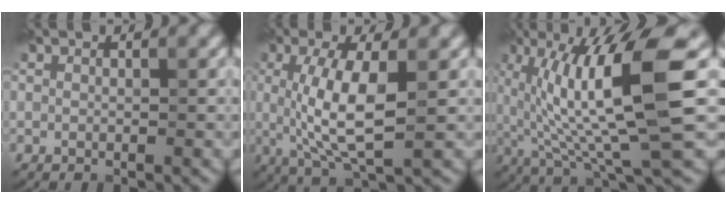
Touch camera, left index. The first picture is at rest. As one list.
[{"total": 6.4, "force": [0.5, 1.9, 6.1], "torque": [-0.125, -0.007, 0.010]}, {"total": 11.5, "force": [2.0, 2.3, 11.1], "torque": [-0.173, 0.003, 0.036]}]